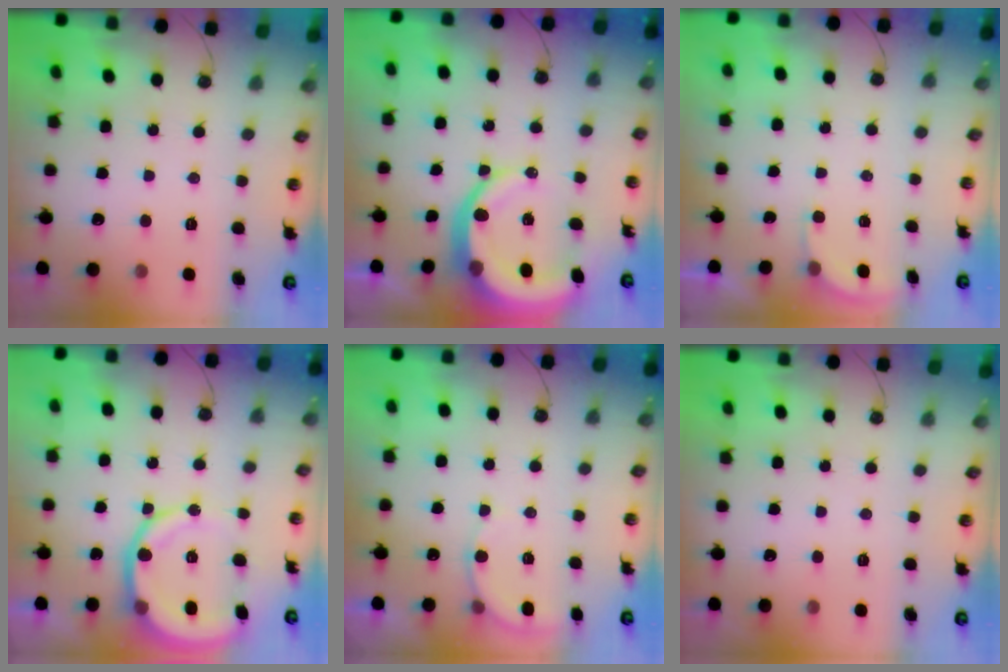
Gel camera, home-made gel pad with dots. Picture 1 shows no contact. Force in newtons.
{"total": 12.9, "press": 12.8, "slide": 1.6}
{"total": 2.1, "press": 2.1, "slide": 0.1}
{"total": 12.6, "press": 12.4, "slide": 2.6}
{"total": 5.5, "press": 5.4, "slide": 0.7}
{"total": 0.0}